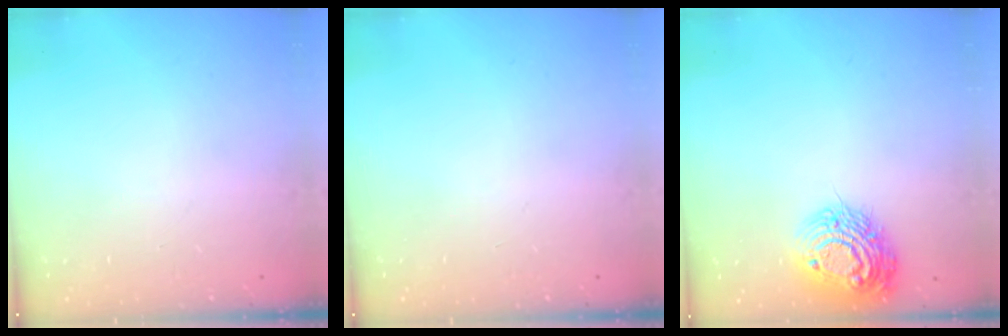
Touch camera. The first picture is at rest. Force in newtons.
{"total": 0.0}
{"total": 13.9, "press": 13.8, "slide": 1.3}